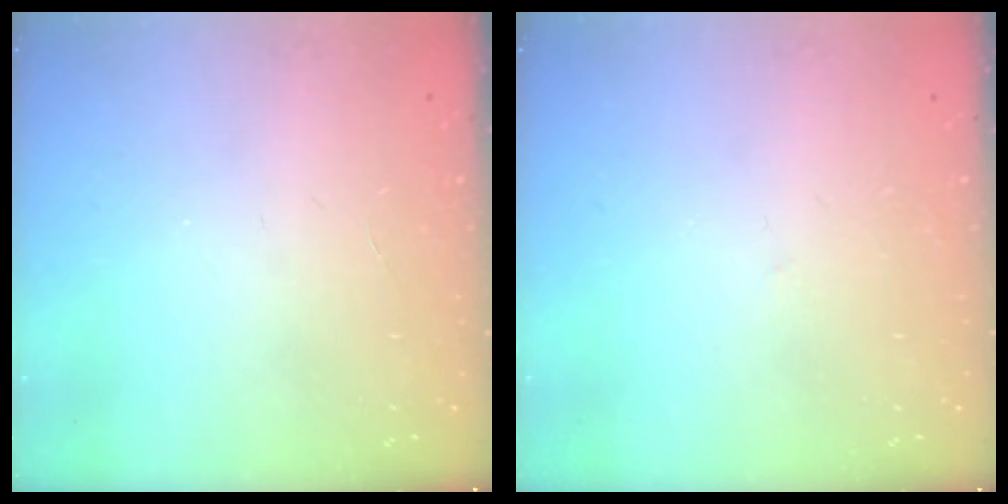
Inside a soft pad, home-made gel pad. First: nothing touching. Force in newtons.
{"total": 2.7, "press": 2.6, "slide": 0.3}